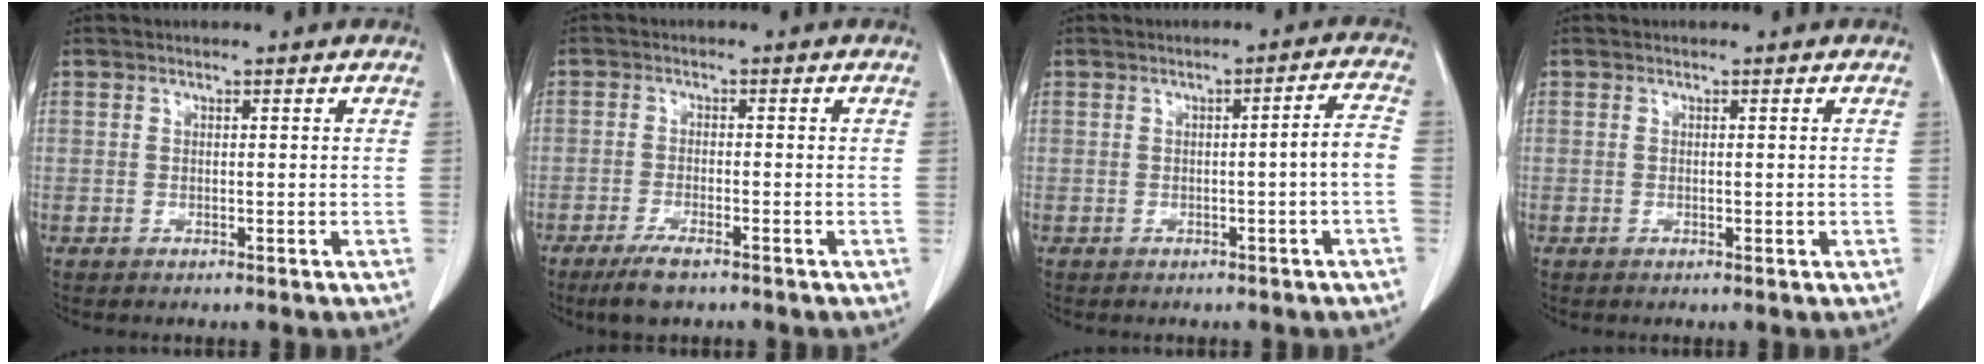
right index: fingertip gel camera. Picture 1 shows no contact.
{"total": 4.5, "force": [-3.3, 0.8, 3.0], "torque": [-0.064, -0.009, -0.058]}
{"total": 3.6, "force": [-1.0, -0.5, 3.4], "torque": [-0.046, 0.010, -0.015]}
{"total": 0.0}